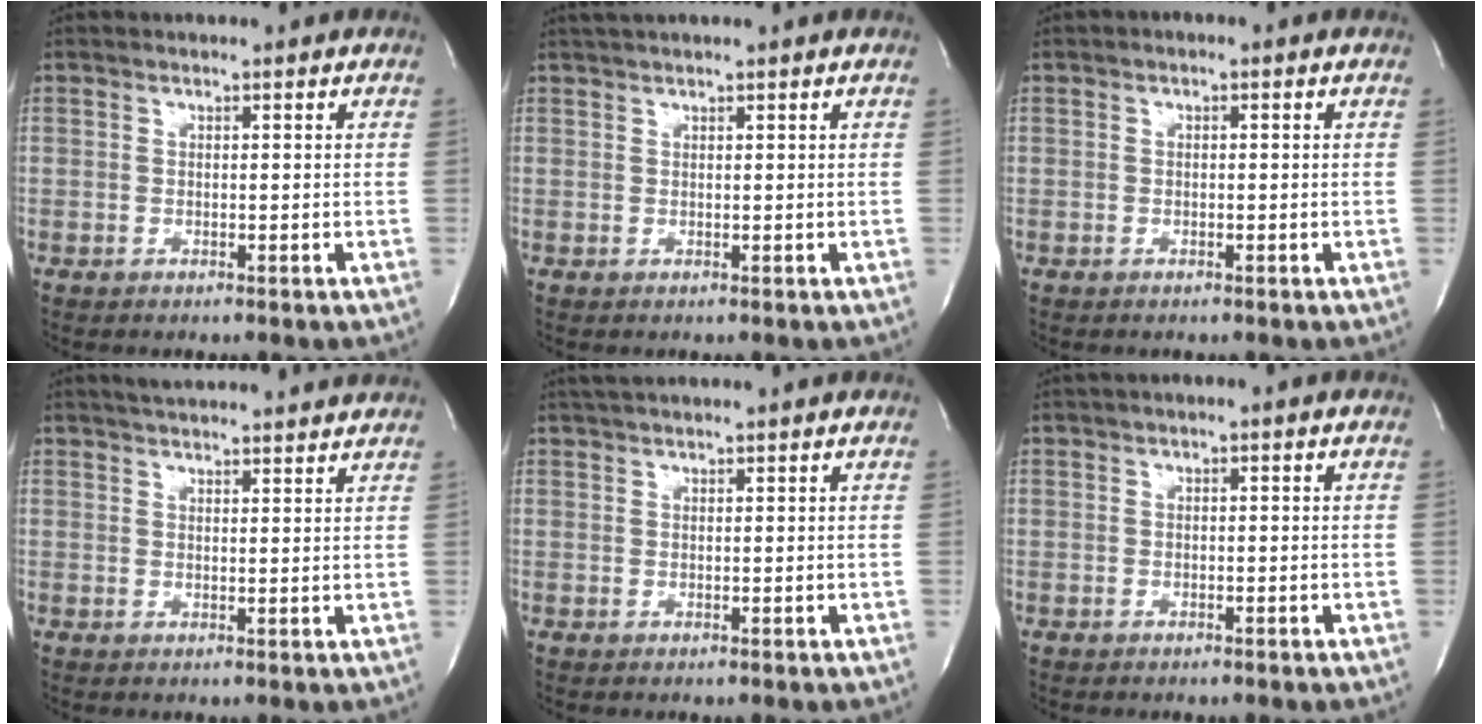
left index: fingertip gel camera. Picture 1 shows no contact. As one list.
[{"total": 2.0, "force": [1.7, -0.5, 1.0], "torque": [-0.012, 0.019, 0.035]}, {"total": 0.8, "force": [-0.8, 0.2, 0.1], "torque": [-0.002, -0.003, -0.017]}, {"total": 11.4, "force": [10.6, 0.9, 4.1], "torque": [-0.066, 0.020, 0.134]}, {"total": 4.8, "force": [4.3, -0.2, 2.3], "torque": [-0.035, 0.027, 0.063]}, {"total": 0.7, "force": [-0.4, 0.2, 0.6], "torque": [-0.014, 0.003, -0.006]}]